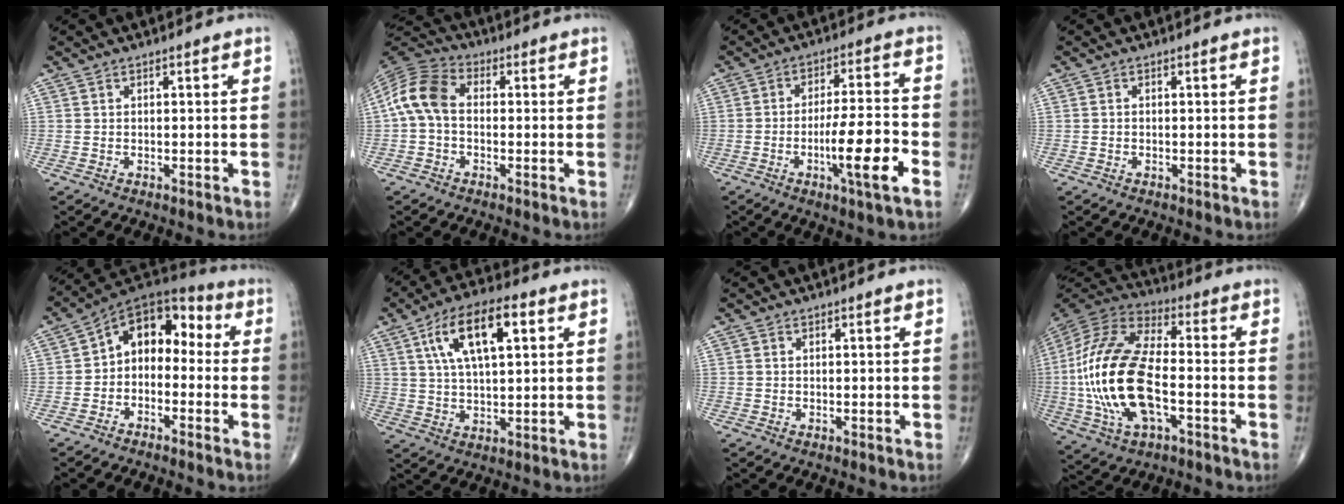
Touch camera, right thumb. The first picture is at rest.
{"total": 9.5, "force": [-0.1, 6.4, 7.0], "torque": [-0.139, 0.027, -0.017]}
{"total": 11.3, "force": [-4.0, 1.4, 10.5], "torque": [-0.175, 0.017, -0.065]}
{"total": 0.0}
{"total": 11.1, "force": [-0.9, 7.9, 7.8], "torque": [-0.080, 0.057, -0.037]}
{"total": 13.5, "force": [4.8, 5.5, 11.4], "torque": [-0.193, 0.005, 0.082]}
{"total": 0.0}
{"total": 22.5, "force": [-3.5, 10.4, 19.6], "torque": [-0.427, 0.018, -0.062]}